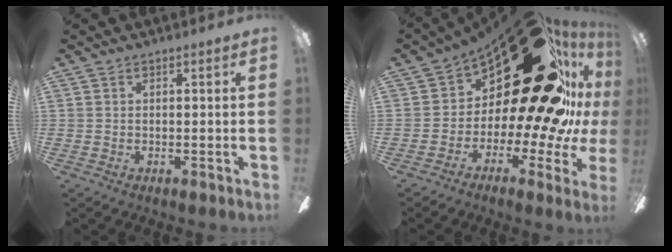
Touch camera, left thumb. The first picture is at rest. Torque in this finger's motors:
{"motor_torque": [0.76, 4.25, 1.65, -1.12, 0.12]}